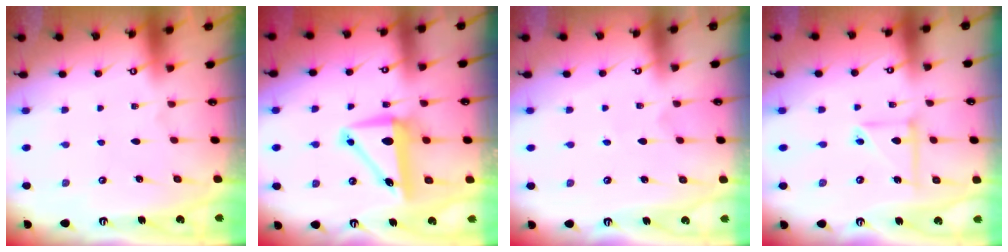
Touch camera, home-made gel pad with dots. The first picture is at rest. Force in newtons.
{"total": 8.7, "press": 8.5, "slide": 1.6}
{"total": 2.8, "press": 2.7, "slide": 0.3}
{"total": 7.0, "press": 7.0, "slide": 0.4}